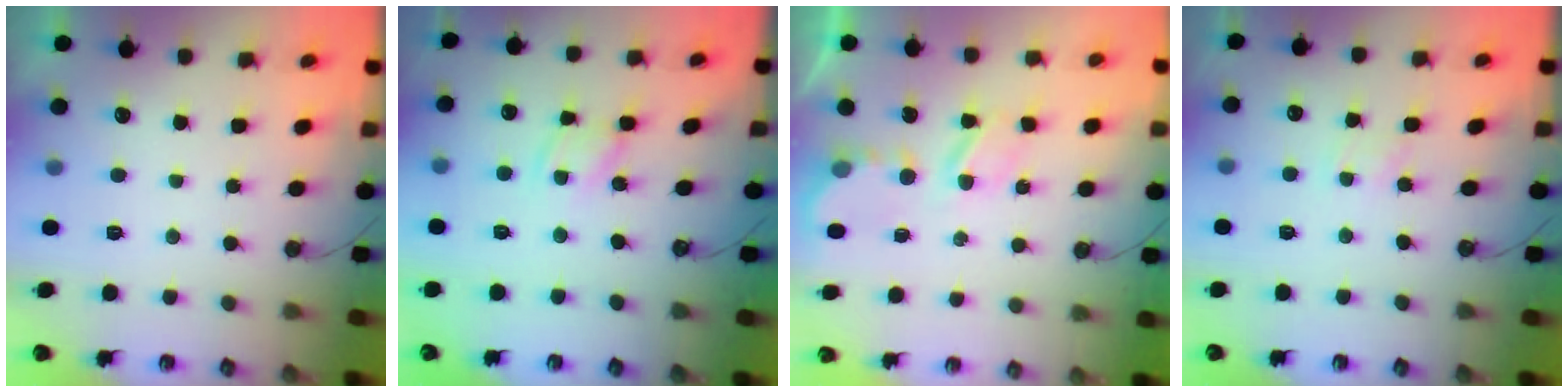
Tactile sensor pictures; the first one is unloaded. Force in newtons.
{"total": 6.6, "press": 6.6, "slide": 0.3}
{"total": 5.7, "press": 5.7, "slide": 0.3}
{"total": 2.2, "press": 2.2, "slide": 0.4}